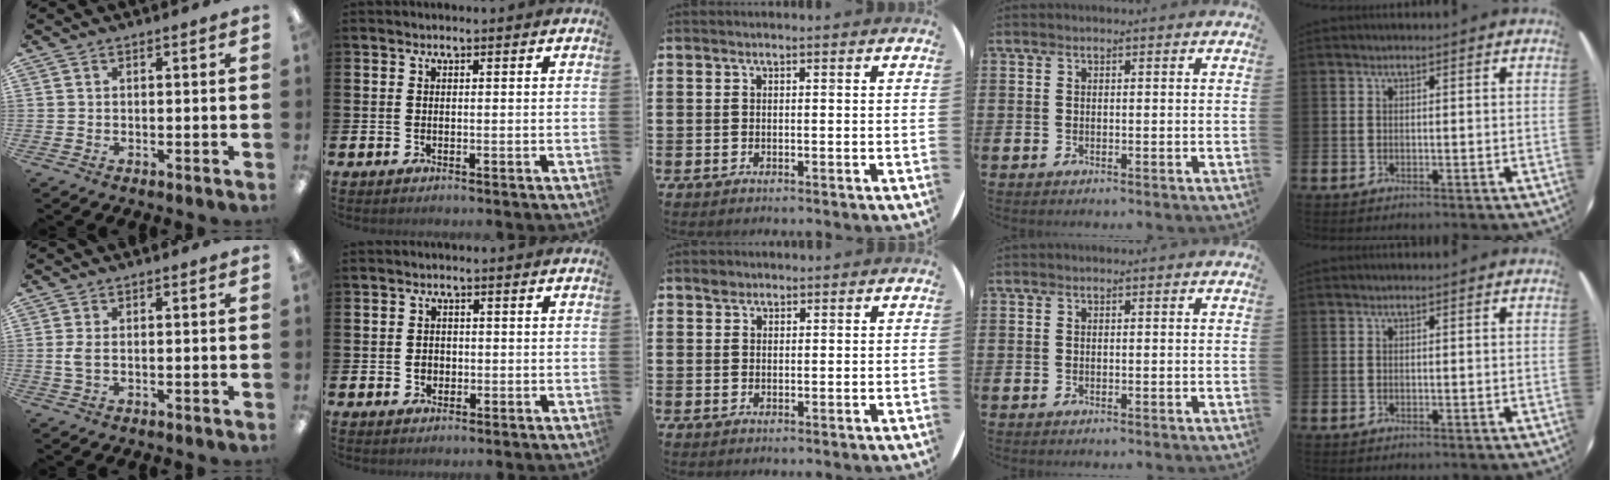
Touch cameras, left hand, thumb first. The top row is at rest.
{"thumb": {"total": 3.1, "force": [0.1, 1.4, 2.7], "torque": [-0.059, 0.003, -0.003]}, "index": {"total": 1.6, "force": [-0.2, 1.5, 0.7], "torque": [-0.001, 0.003, -0.009]}, "middle": {"total": 1.3, "force": [1.1, 0.7, 0.1], "torque": [0.003, -0.001, 0.020]}}